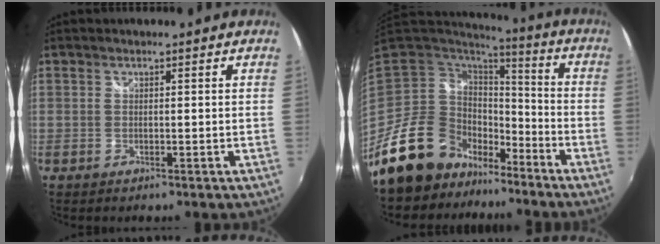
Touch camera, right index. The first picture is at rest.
{"total": 18.2, "force": [-12.5, 12.0, 5.6], "torque": [-0.154, 0.016, -0.198]}